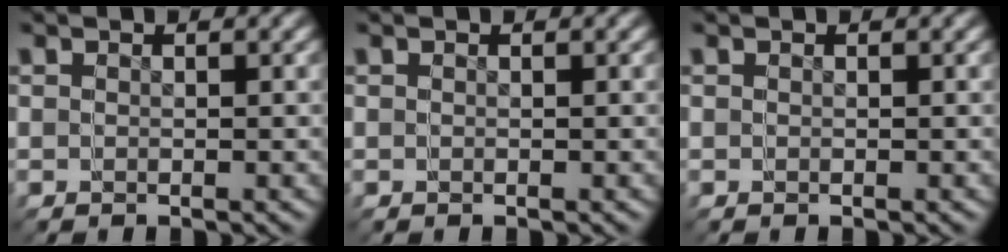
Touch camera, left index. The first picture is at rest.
{"total": 0.0}
{"total": 0.0}